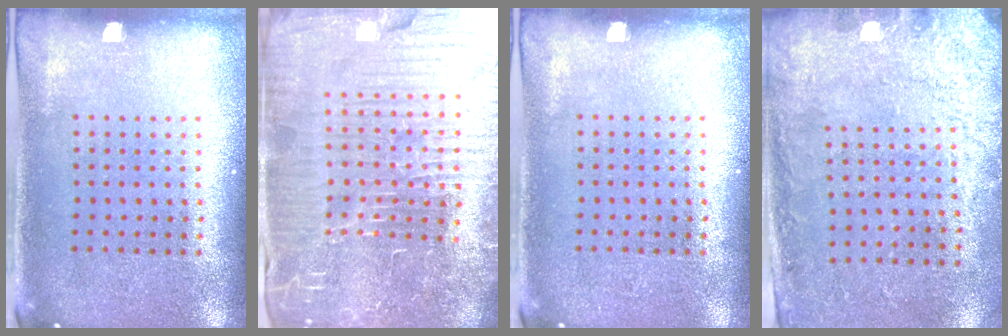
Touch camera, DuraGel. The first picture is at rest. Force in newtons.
{"total": 7.5, "press": 6.6, "slide": 3.5}
{"total": 0.0}
{"total": 2.7, "press": 2.0, "slide": 1.9}